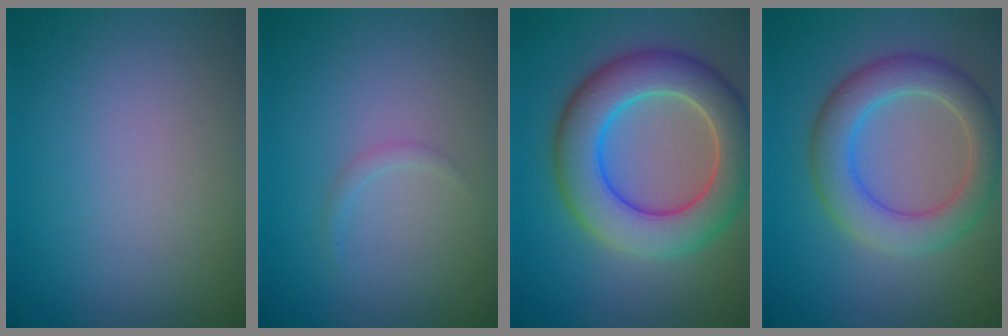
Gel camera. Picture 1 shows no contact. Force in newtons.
{"total": 0.7, "press": 0.7, "slide": 0.1}
{"total": 8.6, "press": 8.6, "slide": 0.6}
{"total": 5.5, "press": 5.5, "slide": 0.3}